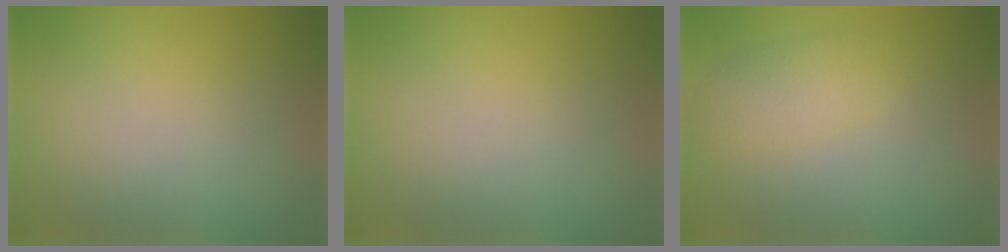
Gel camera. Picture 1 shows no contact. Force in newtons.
{"total": 0.0}
{"total": 2.4, "press": 2.4, "slide": 0.1}